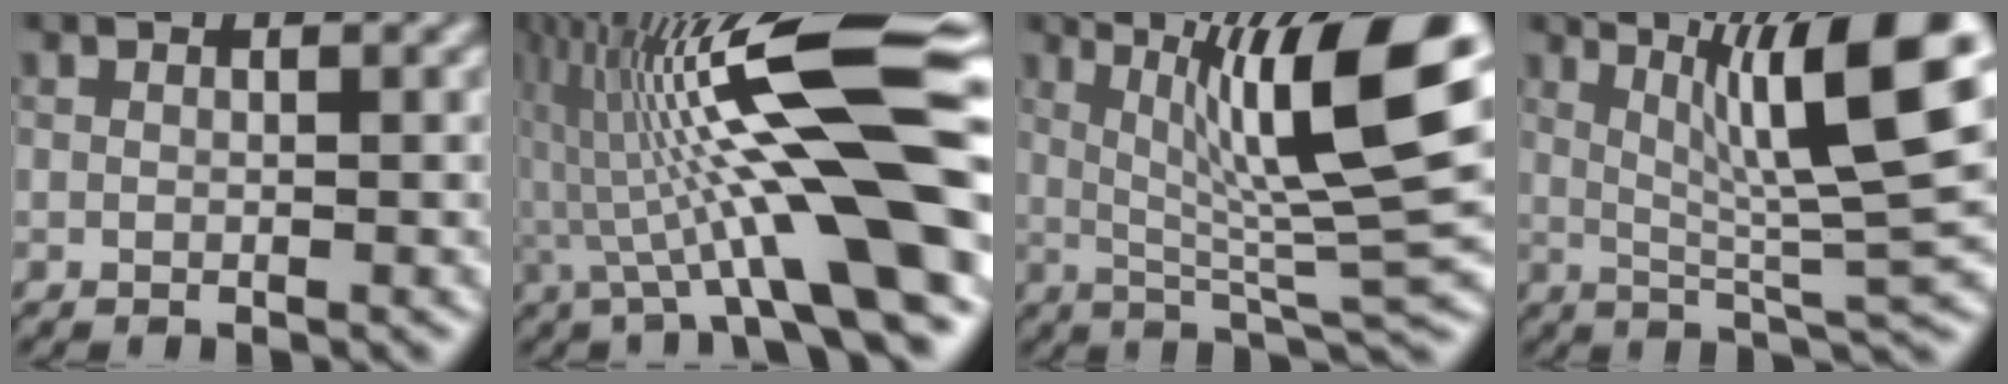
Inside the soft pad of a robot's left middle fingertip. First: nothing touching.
{"total": 15.3, "force": [-1.6, 2.0, 15.0], "torque": [-0.243, 0.029, -0.022]}
{"total": 11.3, "force": [3.3, 1.7, 10.7], "torque": [-0.162, 0.002, 0.063]}
{"total": 10.1, "force": [3.4, 1.4, 9.4], "torque": [-0.136, 0.002, 0.063]}